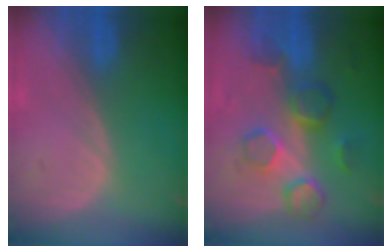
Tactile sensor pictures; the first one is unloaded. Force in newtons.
{"total": 8.5, "press": 7.8, "slide": 3.4}